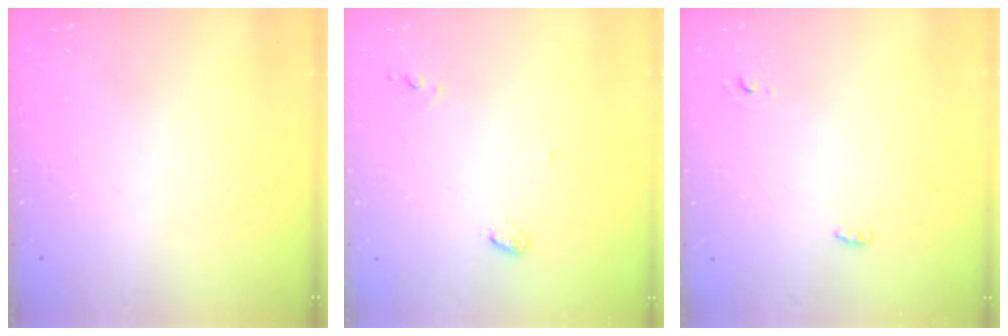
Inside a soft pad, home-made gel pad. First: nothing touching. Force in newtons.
{"total": 5.2, "press": 5.2, "slide": 0.3}
{"total": 3.0, "press": 2.8, "slide": 1.2}